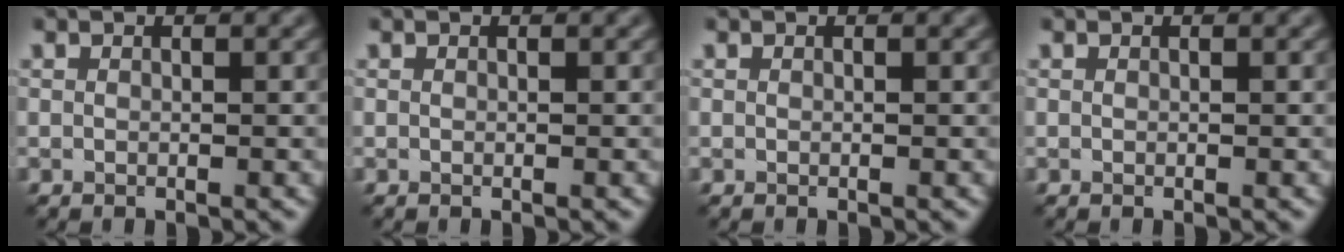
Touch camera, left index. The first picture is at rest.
{"total": 0.0}
{"total": 0.0}
{"total": 0.0}